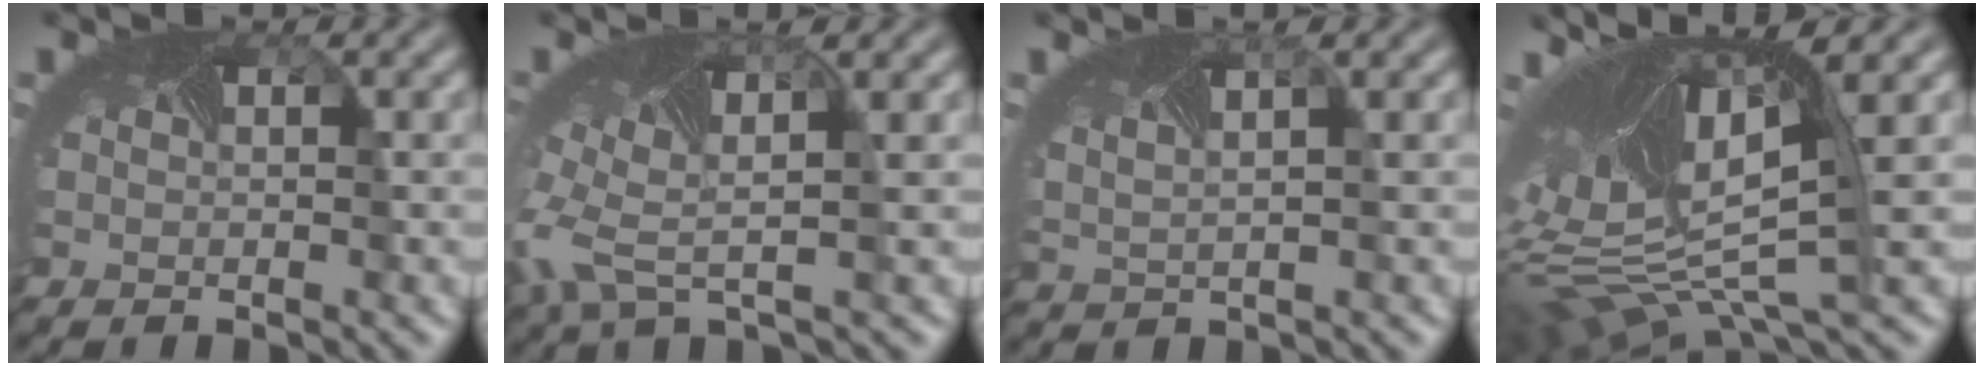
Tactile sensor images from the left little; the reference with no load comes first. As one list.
[{"total": 6.6, "force": [-0.3, 3.7, 5.4], "torque": [-0.144, -0.017, -0.005]}, {"total": 3.1, "force": [2.2, 1.2, 1.8], "torque": [-0.040, 0.016, 0.037]}, {"total": 14.2, "force": [2.6, 6.0, 12.6], "torque": [-0.268, -0.002, 0.075]}]